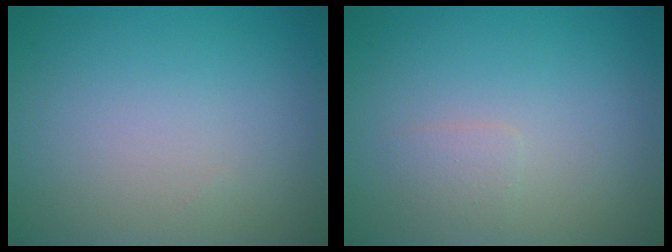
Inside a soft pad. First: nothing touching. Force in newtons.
{"total": 1.0, "press": 1.0, "slide": 0.1}